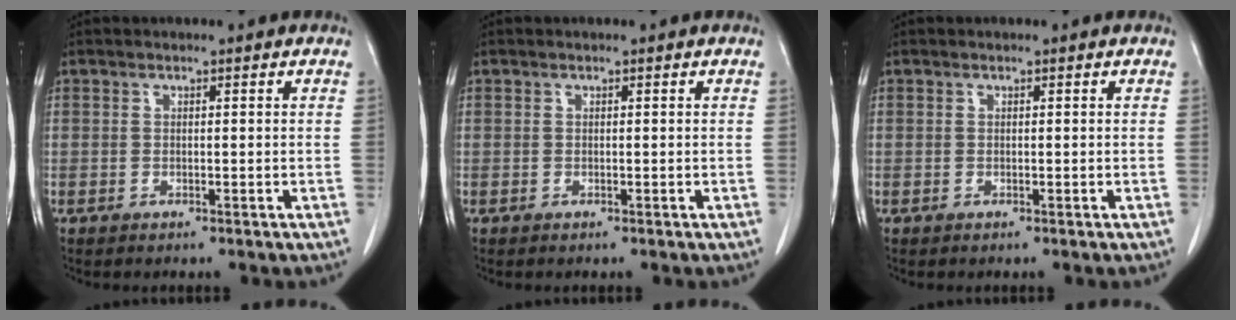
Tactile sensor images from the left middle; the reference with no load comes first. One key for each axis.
{"total": 0.0}
{"total": 0.0}